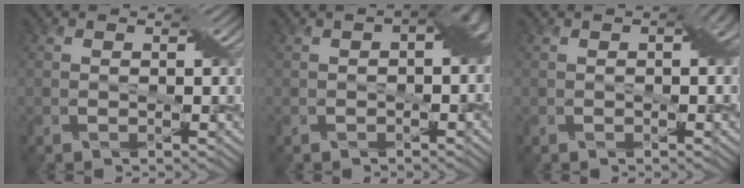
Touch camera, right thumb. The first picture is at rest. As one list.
[{"total": 4.9, "force": [0.1, 2.6, 4.2], "torque": [-0.049, 0.008, 0.000]}, {"total": 2.1, "force": [0.2, 0.9, 1.9], "torque": [-0.026, 0.008, 0.001]}]